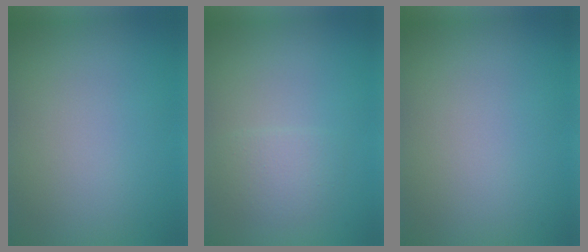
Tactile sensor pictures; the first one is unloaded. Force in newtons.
{"total": 1.8, "press": 1.8, "slide": 0.1}
{"total": 0.0}